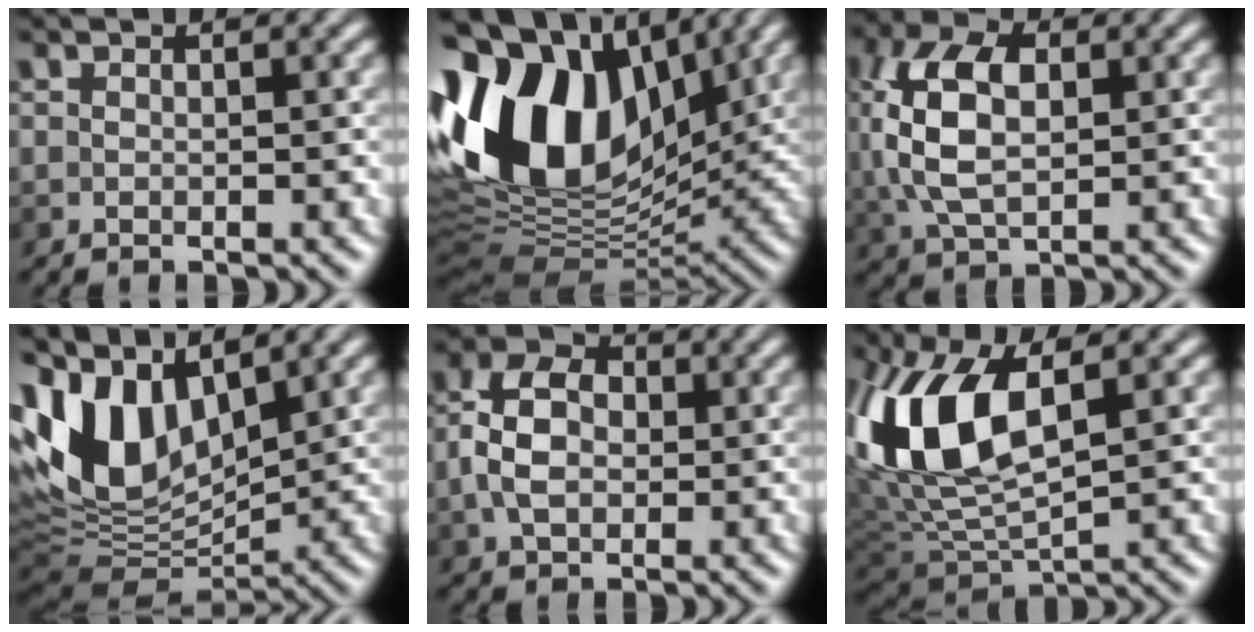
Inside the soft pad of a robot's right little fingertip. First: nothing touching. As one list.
[{"total": 15.4, "force": [4.4, 10.0, 10.8], "torque": [-0.245, 0.037, 0.068]}, {"total": 8.4, "force": [0.5, 5.1, 6.6], "torque": [-0.154, 0.006, 0.006]}, {"total": 11.5, "force": [4.1, 6.8, 8.4], "torque": [-0.189, 0.025, 0.071]}, {"total": 5.7, "force": [-1.0, 3.9, 4.0], "torque": [-0.084, 0.011, -0.027]}, {"total": 11.1, "force": [1.8, 5.6, 9.4], "torque": [-0.199, 0.009, 0.030]}]